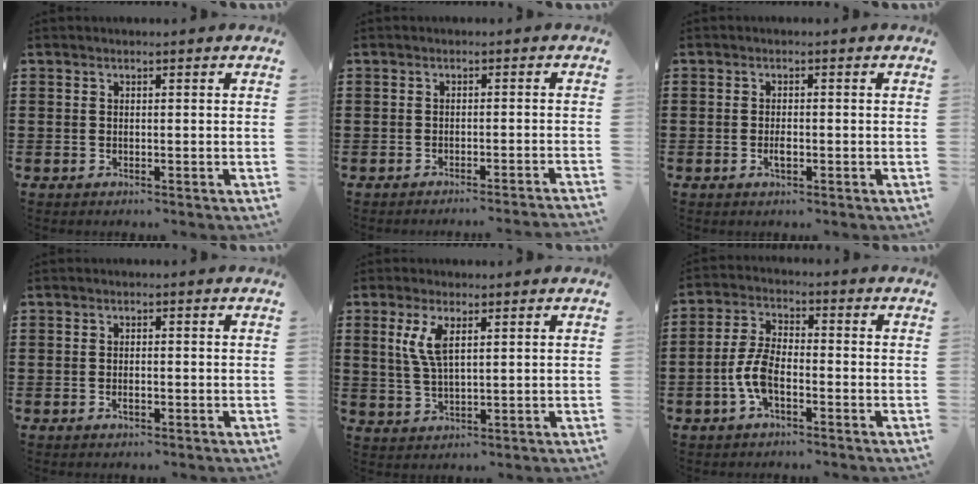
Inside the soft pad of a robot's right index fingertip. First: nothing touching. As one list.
[{"total": 1.8, "force": [-1.7, -0.5, 0.4], "torque": [-0.006, 0.000, -0.034]}, {"total": 1.7, "force": [-0.5, 0.7, 1.5], "torque": [-0.028, 0.002, -0.008]}, {"total": 1.0, "force": [-0.3, 0.4, 0.9], "torque": [-0.018, -0.002, -0.005]}, {"total": 5.0, "force": [1.8, 1.7, 4.4], "torque": [-0.101, 0.003, 0.027]}, {"total": 6.3, "force": [-2.4, 2.9, 5.1], "torque": [-0.127, -0.002, -0.054]}]